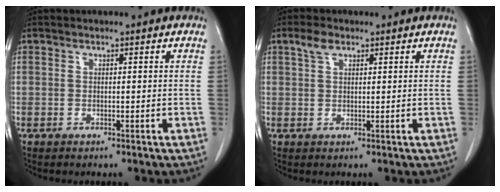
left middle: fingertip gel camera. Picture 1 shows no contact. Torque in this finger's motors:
{"motor_torque": [0.24, -0.12, -0.15, -0.02]}